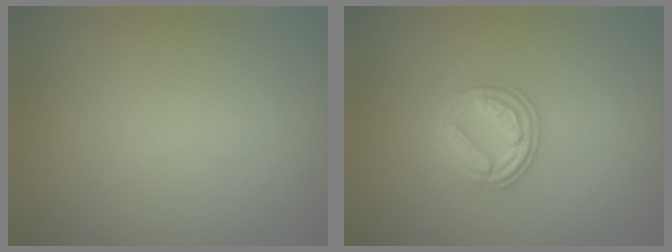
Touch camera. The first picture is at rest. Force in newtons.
{"total": 3.0, "press": 2.8, "slide": 1.0}